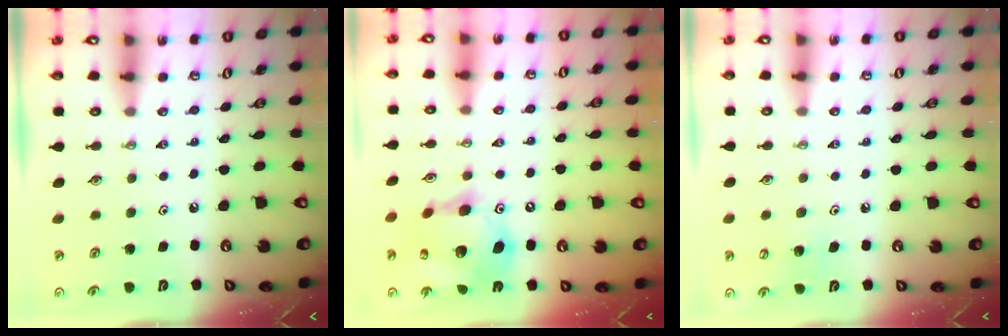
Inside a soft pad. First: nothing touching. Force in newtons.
{"total": 16.9, "press": 16.9, "slide": 1.7}
{"total": 6.5, "press": 6.4, "slide": 1.1}